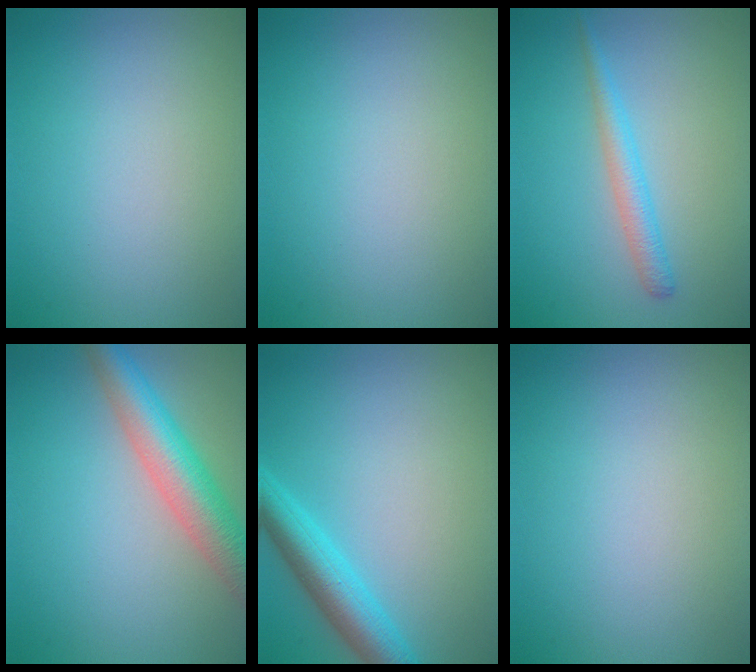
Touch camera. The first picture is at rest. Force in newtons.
{"total": 0.0}
{"total": 2.2, "press": 2.2, "slide": 0.2}
{"total": 6.4, "press": 6.4, "slide": 0.3}
{"total": 4.5, "press": 4.4, "slide": 0.2}
{"total": 0.0}